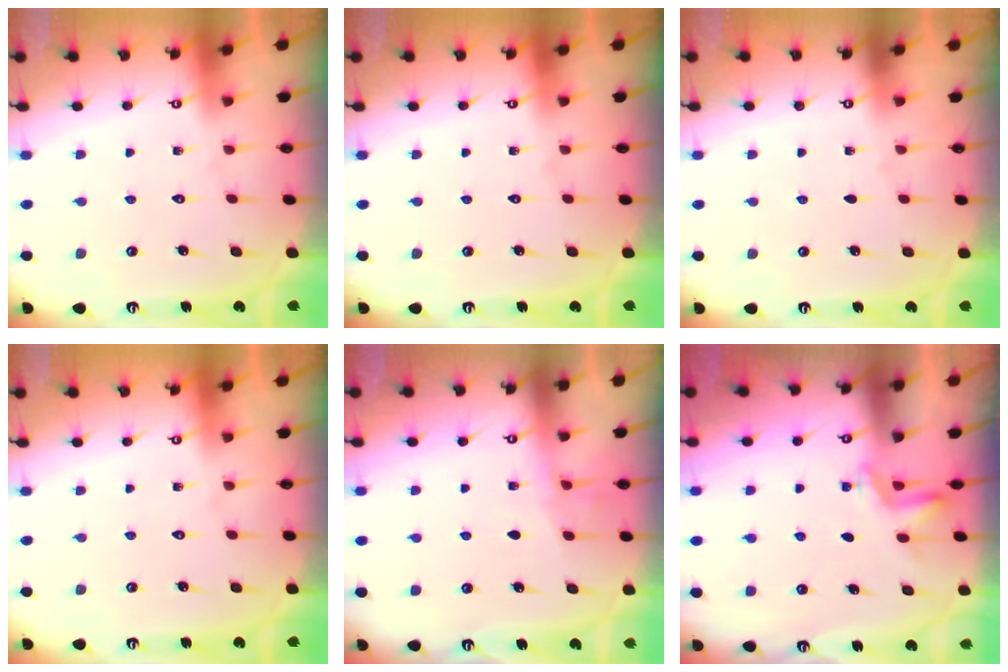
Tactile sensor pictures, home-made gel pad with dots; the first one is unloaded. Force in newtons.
{"total": 0.0}
{"total": 0.0}
{"total": 0.0}
{"total": 3.5, "press": 3.5, "slide": 0.5}
{"total": 2.8, "press": 2.7, "slide": 0.9}